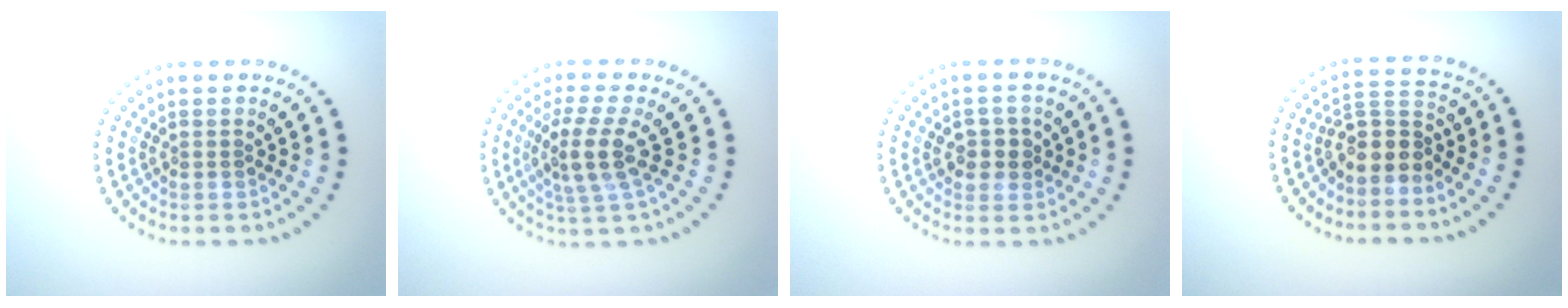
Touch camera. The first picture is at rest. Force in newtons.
{"total": 3.9, "press": 3.3, "slide": 2.1}
{"total": 1.9, "press": 1.8, "slide": 0.2}
{"total": 3.4, "press": 2.7, "slide": 2.1}